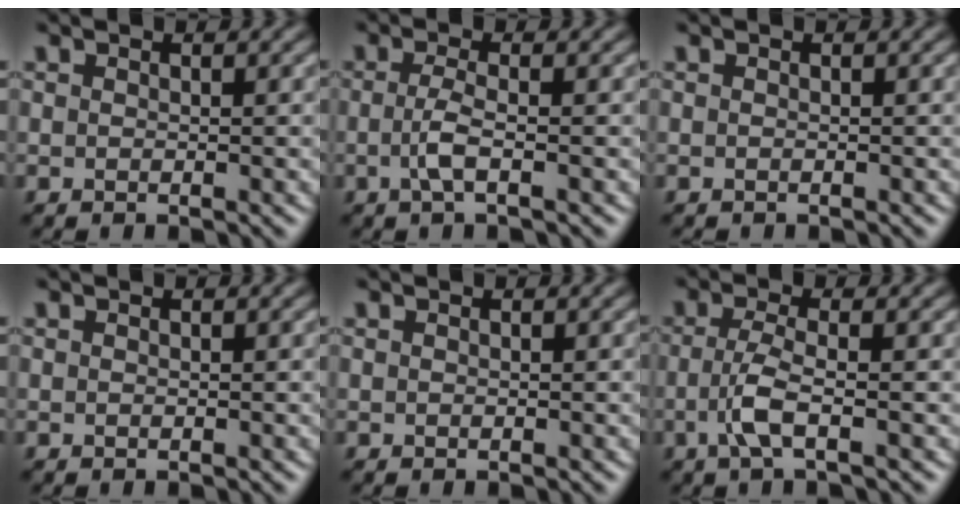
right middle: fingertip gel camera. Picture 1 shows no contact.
{"total": 2.3, "force": [-0.5, 0.5, 2.1], "torque": [-0.047, -0.003, -0.015]}
{"total": 0.6, "force": [-0.6, 0.0, 0.1], "torque": [-0.001, -0.007, -0.011]}
{"total": 0.0}
{"total": 0.0}
{"total": 3.1, "force": [-1.0, 0.7, 2.8], "torque": [-0.065, 0.001, -0.026]}